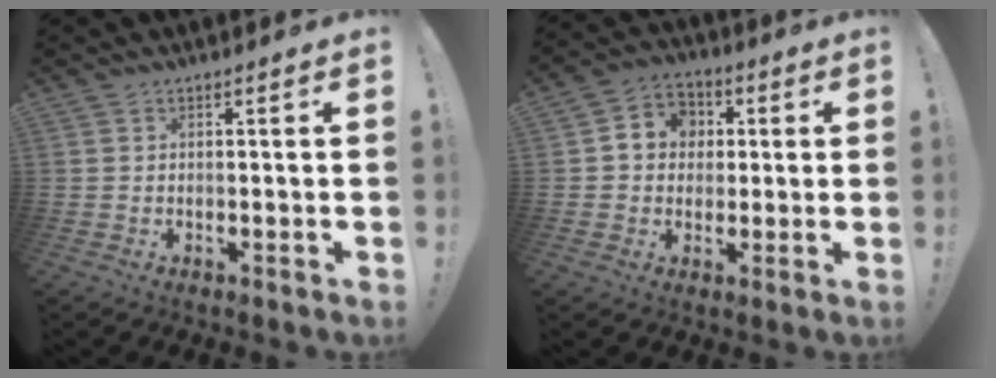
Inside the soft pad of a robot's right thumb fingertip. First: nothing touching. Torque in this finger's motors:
{"motor_torque": [1.06, 0.70, 0.76, 0.00, 0.08]}